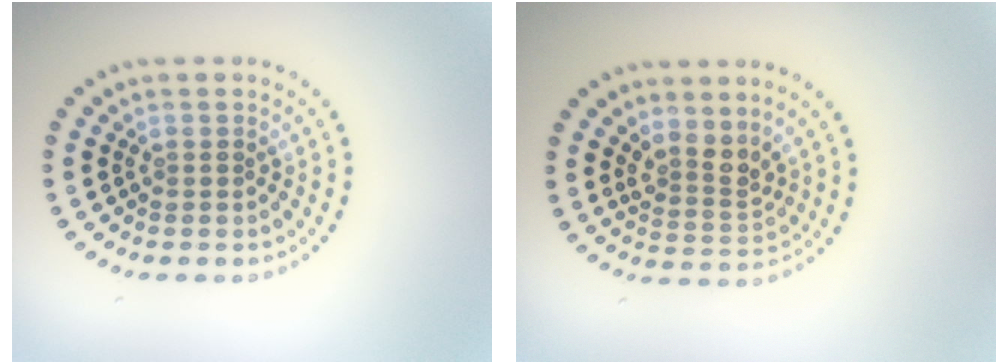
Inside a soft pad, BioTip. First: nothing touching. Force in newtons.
{"total": 2.4, "press": 1.8, "slide": 1.6}